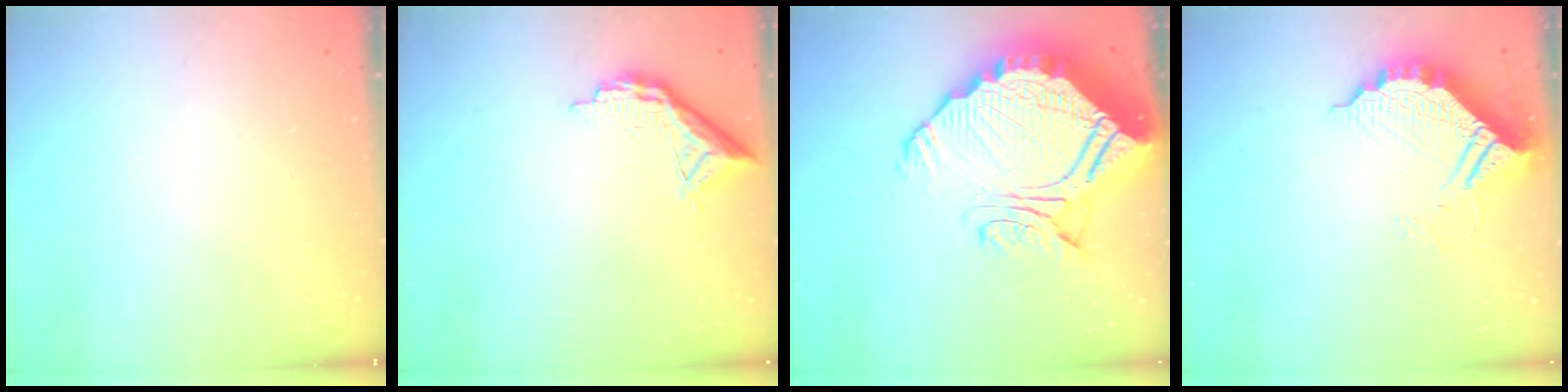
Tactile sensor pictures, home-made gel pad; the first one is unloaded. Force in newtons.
{"total": 10.3, "press": 10.3, "slide": 0.6}
{"total": 25.8, "press": 25.7, "slide": 2.2}
{"total": 11.5, "press": 11.5, "slide": 1.1}